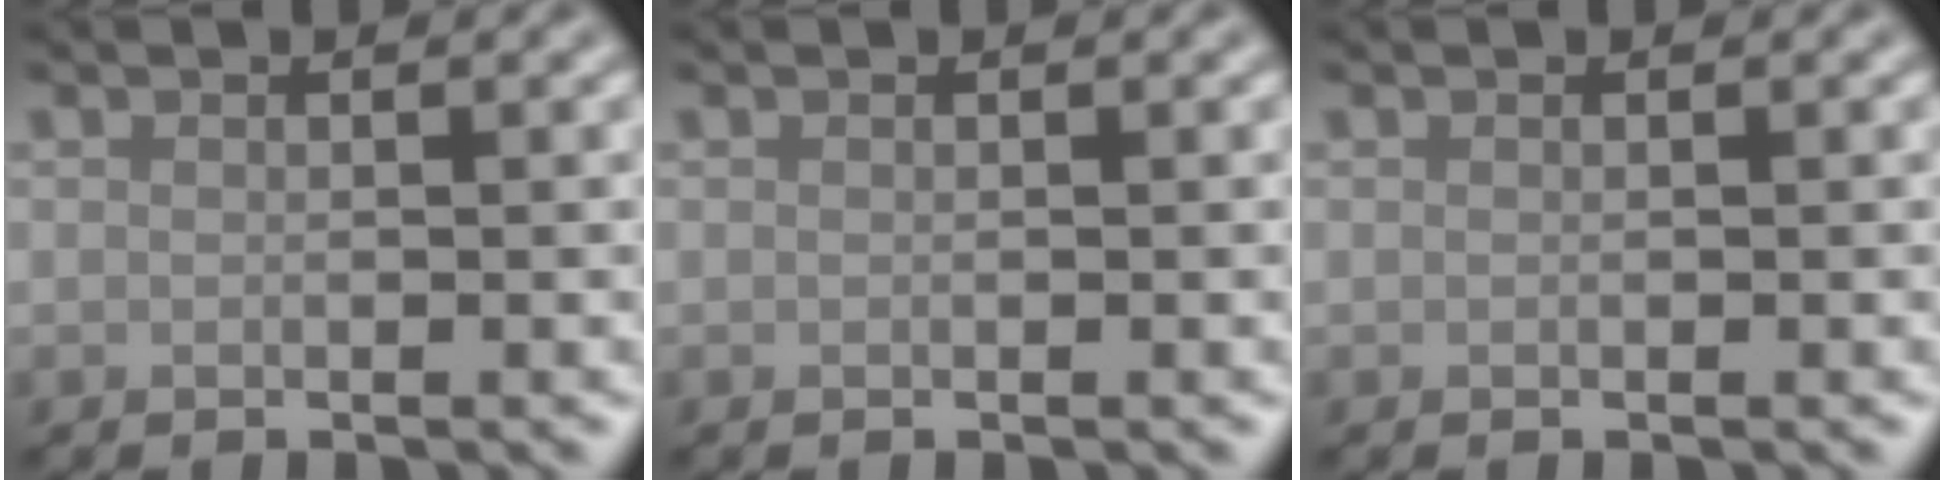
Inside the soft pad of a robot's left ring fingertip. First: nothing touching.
{"total": 0.0}
{"total": 0.0}